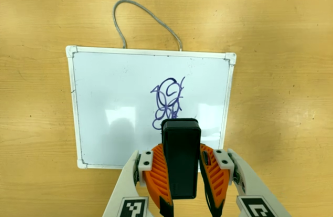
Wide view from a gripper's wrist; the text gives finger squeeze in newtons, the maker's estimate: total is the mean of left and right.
{"total": 7.6, "left": 5.8, "right": 9.4}